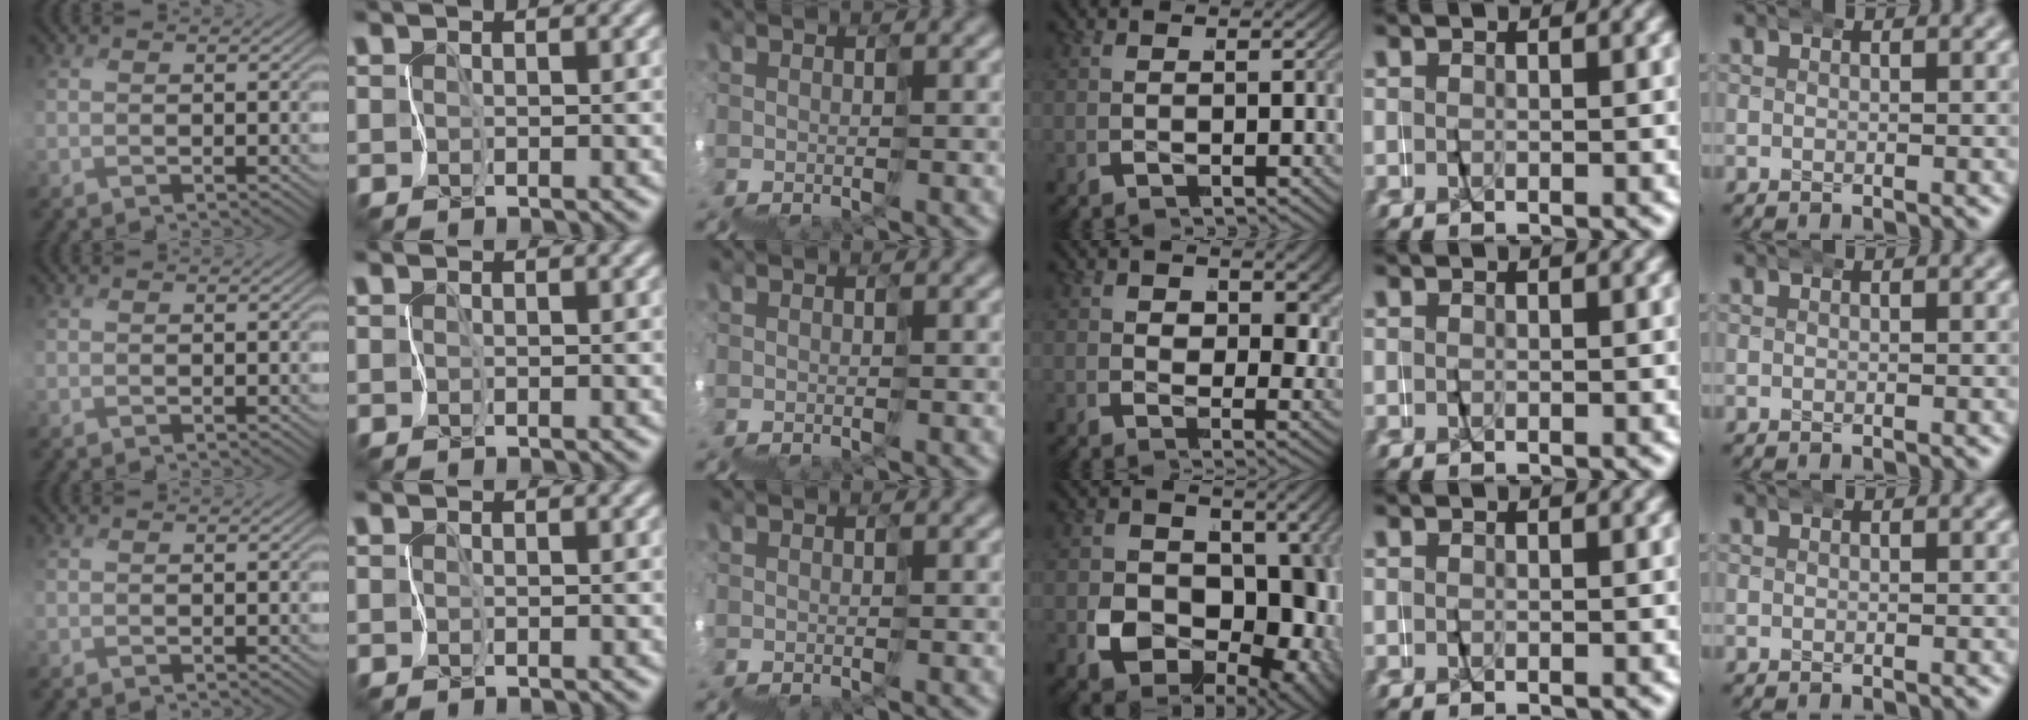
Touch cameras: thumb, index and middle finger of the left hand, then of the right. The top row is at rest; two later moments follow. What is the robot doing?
{"motion": "wrap", "object": "netting"}